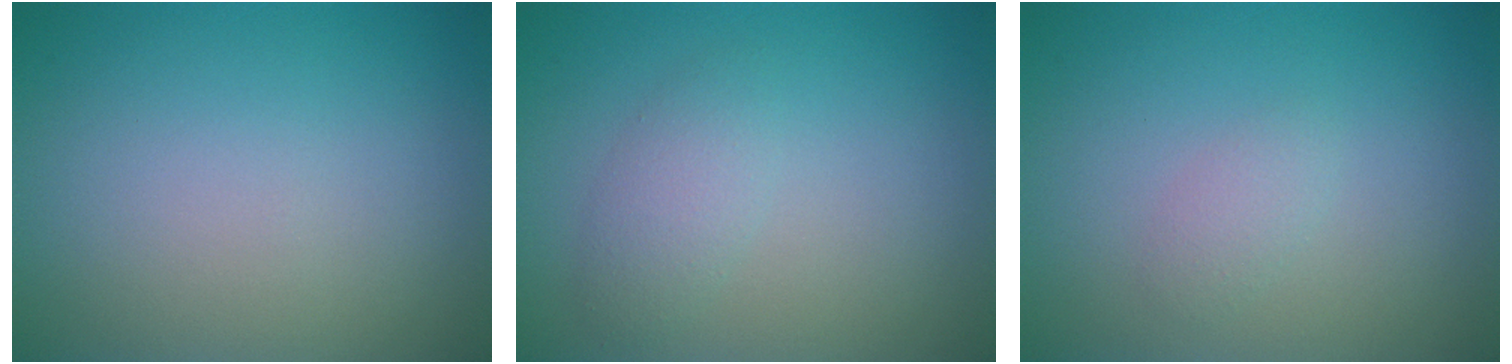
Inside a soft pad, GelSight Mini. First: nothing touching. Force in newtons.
{"total": 1.8, "press": 1.8, "slide": 0.0}
{"total": 1.0, "press": 1.0, "slide": 0.1}